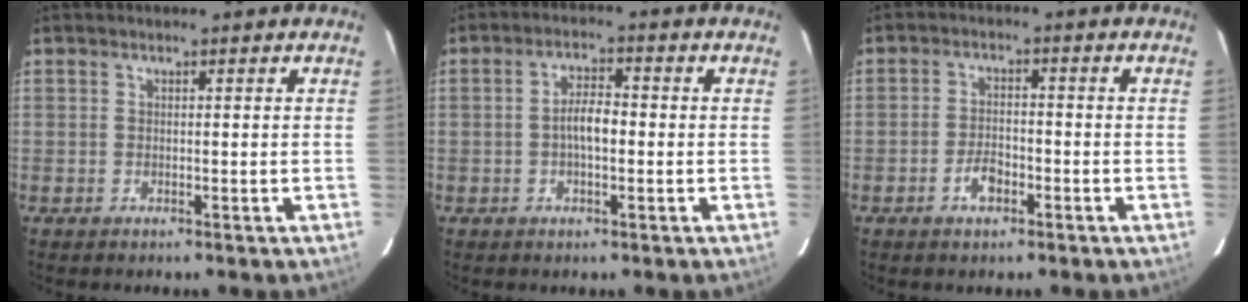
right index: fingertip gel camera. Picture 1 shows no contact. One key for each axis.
{"total": 4.3, "fx": -0.7, "fy": 1.7, "fz": 3.9, "tx": -0.072, "ty": 0.009, "tz": -0.011}
{"total": 4.0, "fx": -2.2, "fy": 2.2, "fz": 2.5, "tx": -0.053, "ty": 0.002, "tz": -0.037}